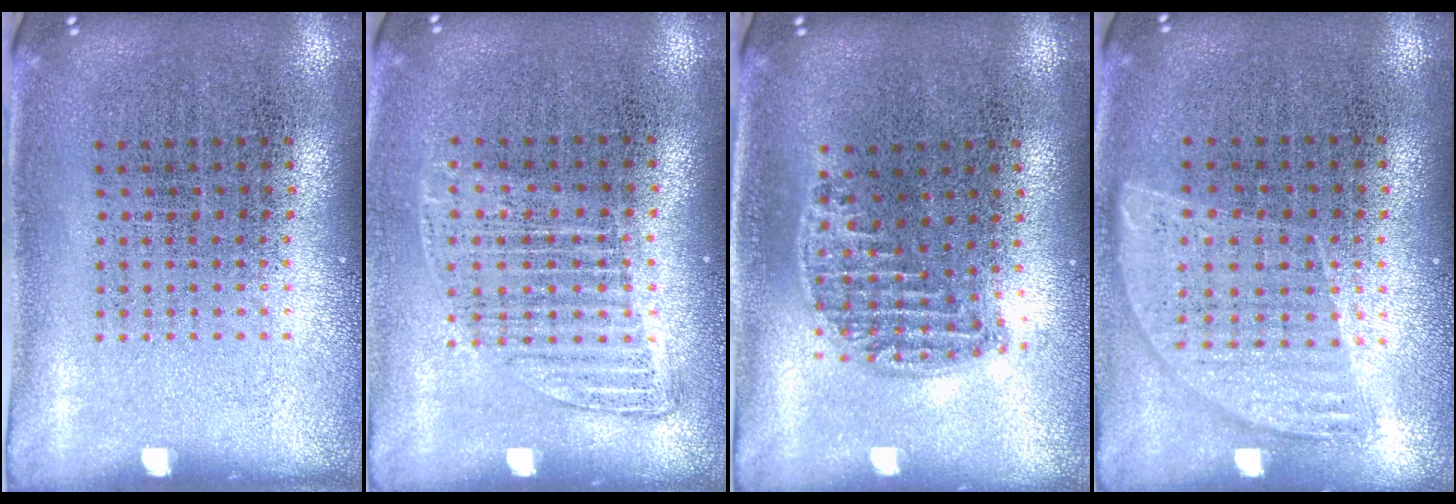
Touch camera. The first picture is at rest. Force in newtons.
{"total": 1.2, "press": 1.0, "slide": 0.6}
{"total": 1.2, "press": 1.1, "slide": 0.5}
{"total": 0.9, "press": 0.8, "slide": 0.3}